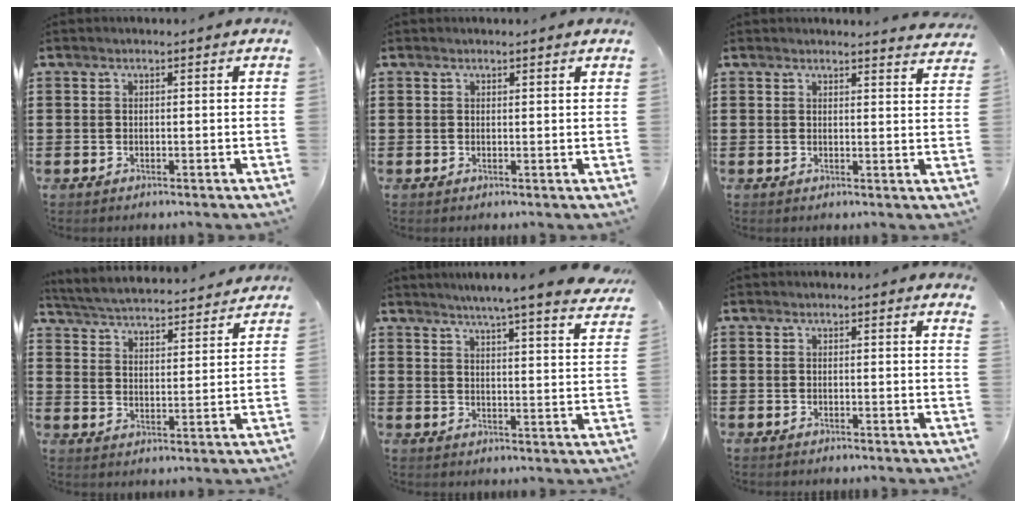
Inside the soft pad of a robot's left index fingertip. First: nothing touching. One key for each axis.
{"total": 0.6, "fx": 0.6, "fy": 0.0, "fz": 0.1, "tx": -0.004, "ty": 0.000, "tz": 0.012}
{"total": 2.3, "fx": 2.3, "fy": -0.3, "fz": 0.1, "tx": -0.001, "ty": -0.012, "tz": 0.041}
{"total": 4.1, "fx": 4.1, "fy": -0.3, "fz": 0.4, "tx": -0.030, "ty": -0.035, "tz": 0.064}
{"total": 4.9, "fx": 4.6, "fy": -0.7, "fz": 1.6, "tx": -0.052, "ty": -0.030, "tz": 0.076}
{"total": 0.9, "fx": 0.8, "fy": -0.2, "fz": 0.4, "tx": -0.009, "ty": -0.003, "tz": 0.014}